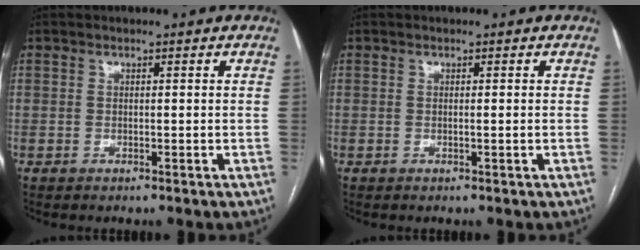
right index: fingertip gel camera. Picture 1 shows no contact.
{"total": 0.0}